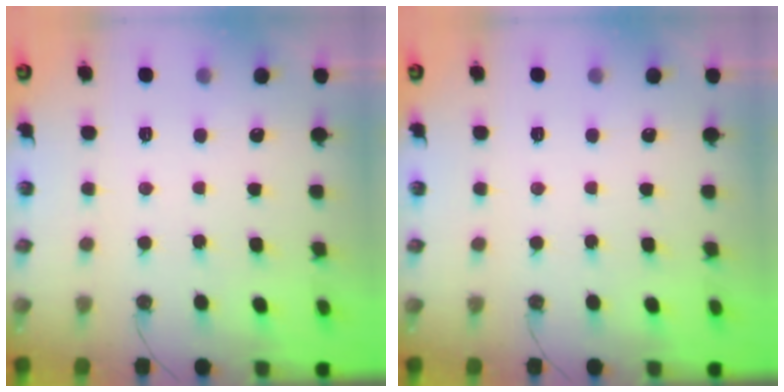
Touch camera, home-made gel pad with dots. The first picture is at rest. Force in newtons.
{"total": 0.0}